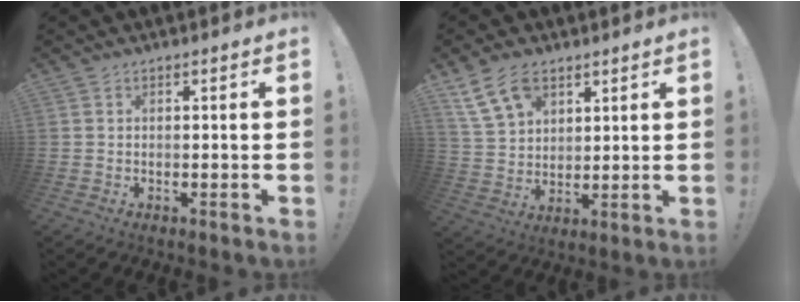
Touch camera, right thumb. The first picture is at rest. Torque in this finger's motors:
{"motor_torque": [-1.10, 2.00, 0.86, 1.18, 0.09]}